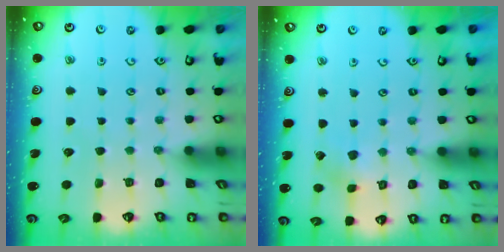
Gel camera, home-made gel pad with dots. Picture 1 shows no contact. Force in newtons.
{"total": 2.2, "press": 2.2, "slide": 0.3}